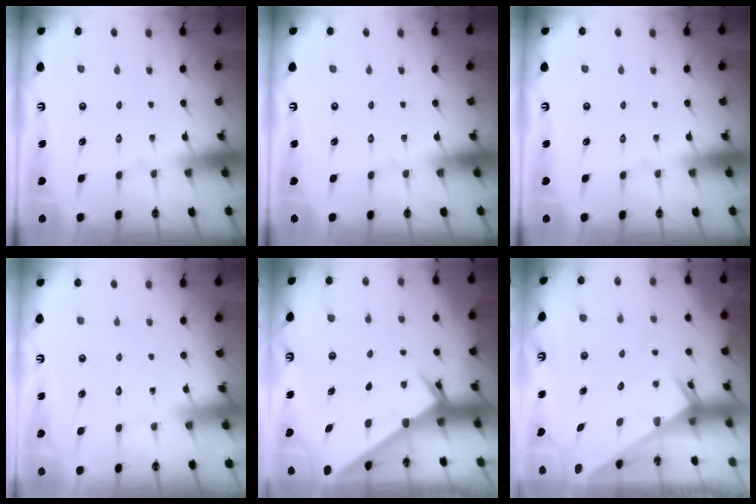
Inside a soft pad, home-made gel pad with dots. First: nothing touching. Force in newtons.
{"total": 0.0}
{"total": 0.0}
{"total": 3.3, "press": 3.3, "slide": 0.2}
{"total": 2.5, "press": 2.5, "slide": 0.3}
{"total": 2.5, "press": 2.5, "slide": 0.1}